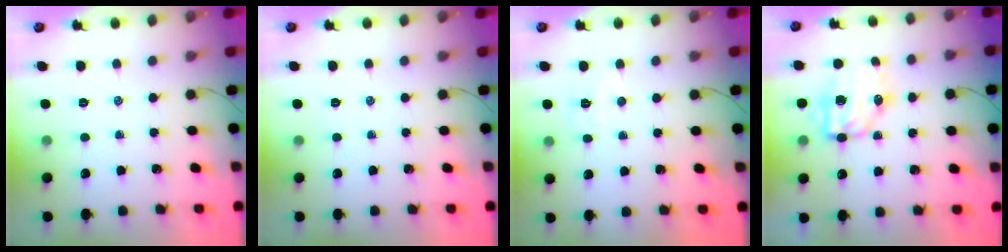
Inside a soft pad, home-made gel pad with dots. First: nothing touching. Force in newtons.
{"total": 0.0}
{"total": 4.9, "press": 4.8, "slide": 1.0}
{"total": 9.1, "press": 9.0, "slide": 1.4}